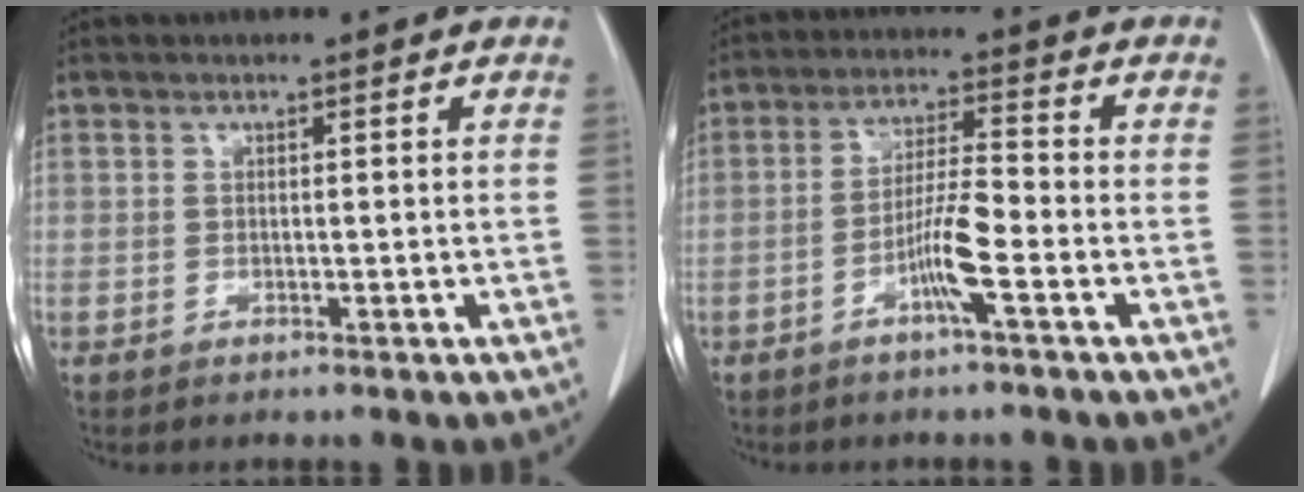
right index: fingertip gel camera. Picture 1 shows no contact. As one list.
[{"total": 6.3, "force": [-2.7, 0.0, 5.7], "torque": [-0.112, 0.003, -0.052]}]